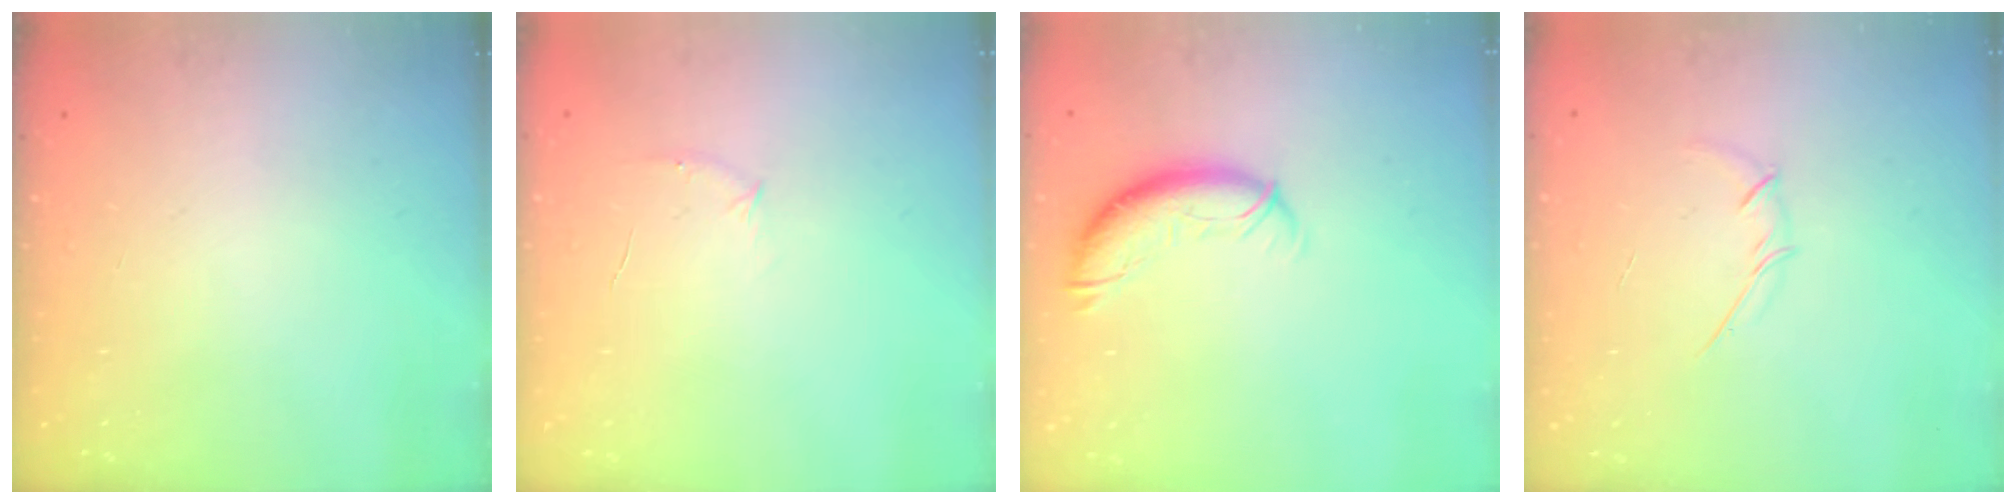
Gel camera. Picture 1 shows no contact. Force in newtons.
{"total": 4.7, "press": 4.4, "slide": 1.4}
{"total": 10.0, "press": 9.9, "slide": 0.8}
{"total": 3.8, "press": 3.7, "slide": 0.9}